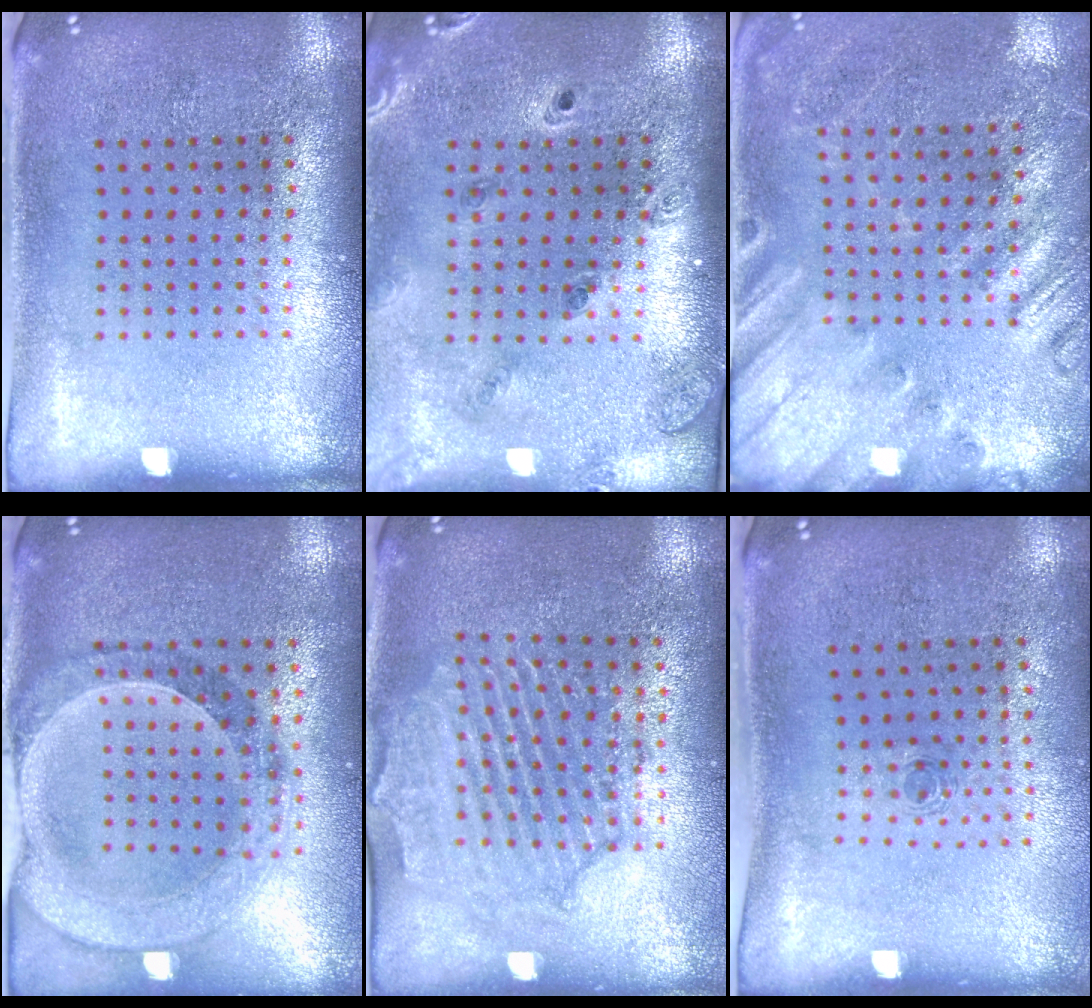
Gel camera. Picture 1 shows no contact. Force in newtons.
{"total": 1.3, "press": 1.3, "slide": 0.2}
{"total": 2.3, "press": 2.0, "slide": 1.0}
{"total": 1.5, "press": 1.5, "slide": 0.3}
{"total": 2.0, "press": 1.9, "slide": 0.5}
{"total": 0.5, "press": 0.3, "slide": 0.5}